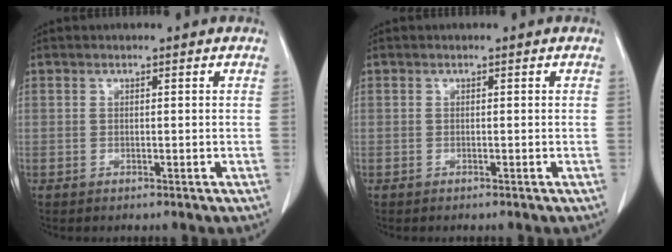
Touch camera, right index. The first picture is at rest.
{"total": 0.0}